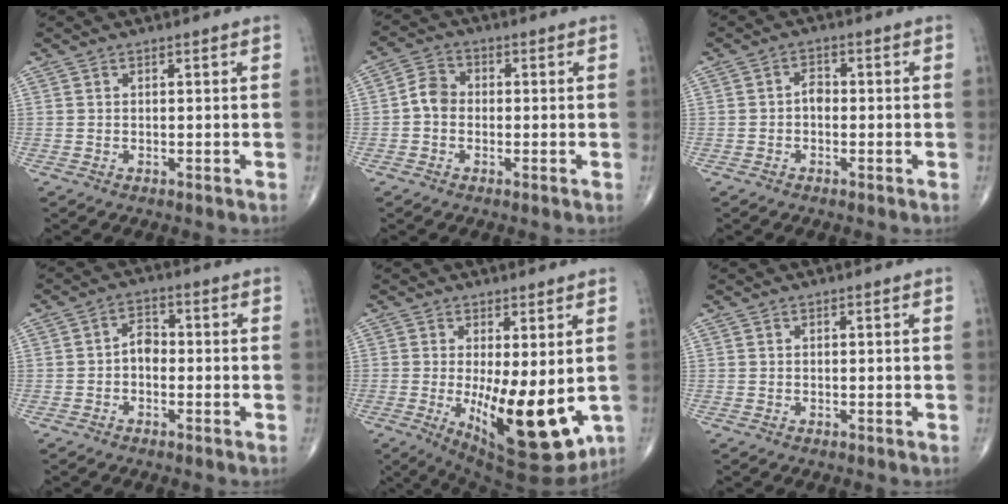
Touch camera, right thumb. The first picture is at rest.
{"total": 4.2, "force": [-0.7, 3.4, 2.4], "torque": [-0.035, 0.016, -0.022]}
{"total": 2.4, "force": [-0.5, 1.6, 1.7], "torque": [-0.016, 0.011, -0.015]}
{"total": 3.5, "force": [-0.8, 2.4, 2.4], "torque": [-0.027, 0.017, -0.024]}
{"total": 15.7, "force": [-2.2, 5.8, 14.5], "torque": [-0.214, -0.036, -0.013]}
{"total": 0.0}